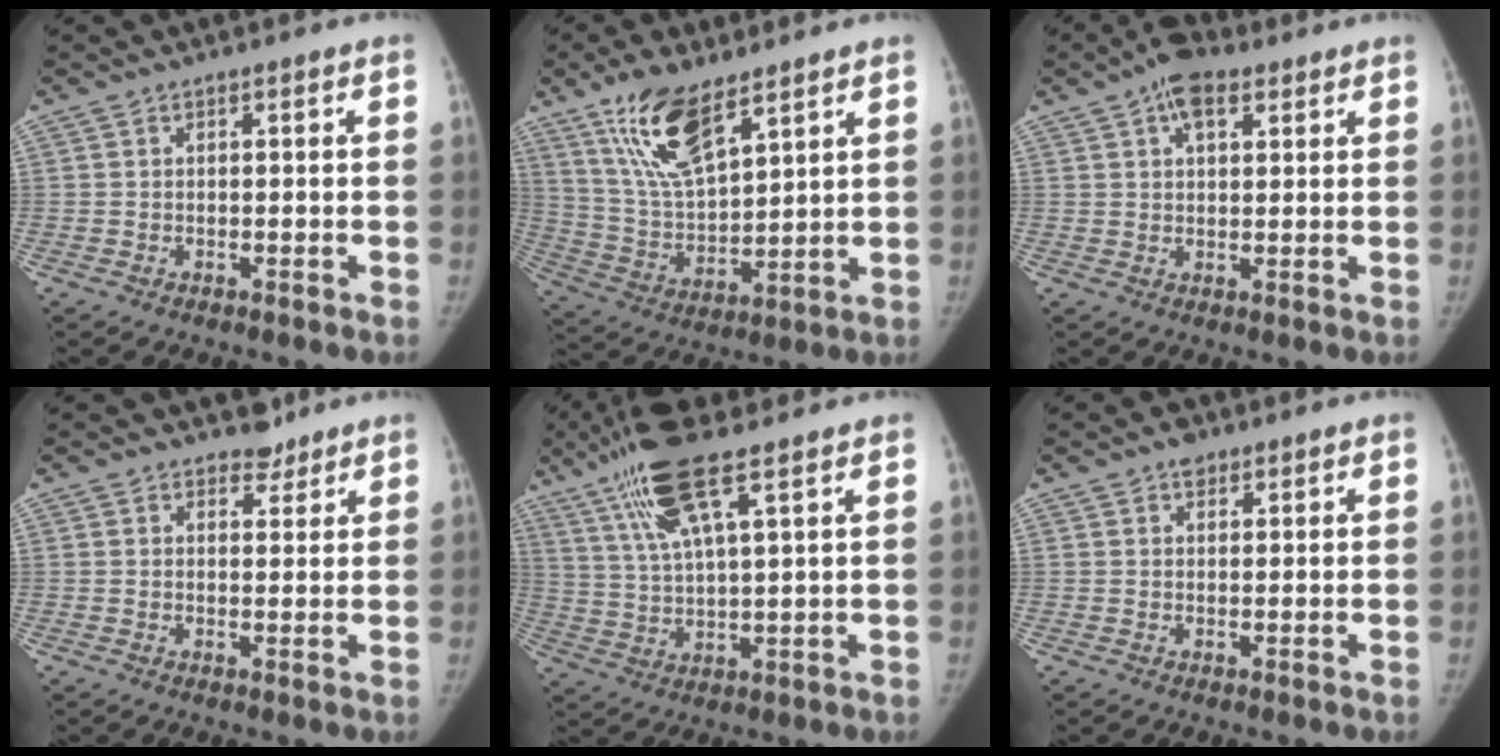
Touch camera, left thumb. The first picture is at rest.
{"total": 14.2, "force": [9.0, 5.1, 9.8], "torque": [-0.169, -0.040, 0.183]}
{"total": 7.1, "force": [3.8, 3.8, 4.7], "torque": [-0.058, 0.002, 0.056]}
{"total": 2.9, "force": [2.5, 1.6, 0.3], "torque": [0.016, -0.017, 0.032]}
{"total": 12.5, "force": [7.6, 2.5, 9.6], "torque": [-0.198, -0.014, 0.148]}
{"total": 2.4, "force": [1.6, 1.5, 1.0], "torque": [-0.001, -0.006, 0.020]}